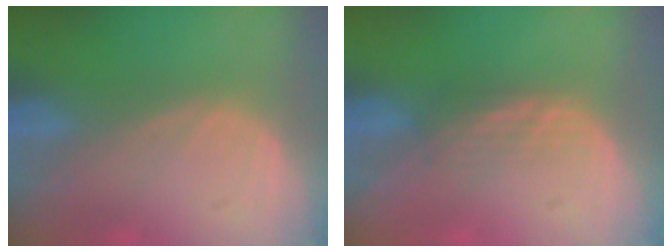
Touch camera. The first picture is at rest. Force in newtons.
{"total": 2.2, "press": 2.2, "slide": 0.4}